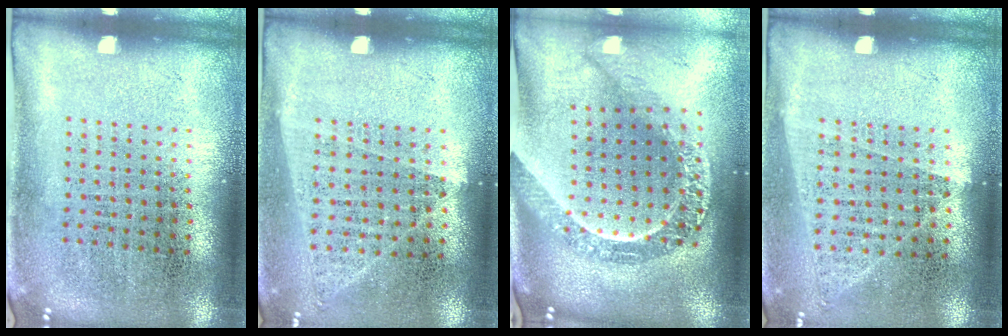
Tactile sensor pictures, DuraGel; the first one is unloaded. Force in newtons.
{"total": 1.0, "press": 0.9, "slide": 0.4}
{"total": 2.8, "press": 2.2, "slide": 1.7}
{"total": 1.0, "press": 0.9, "slide": 0.4}